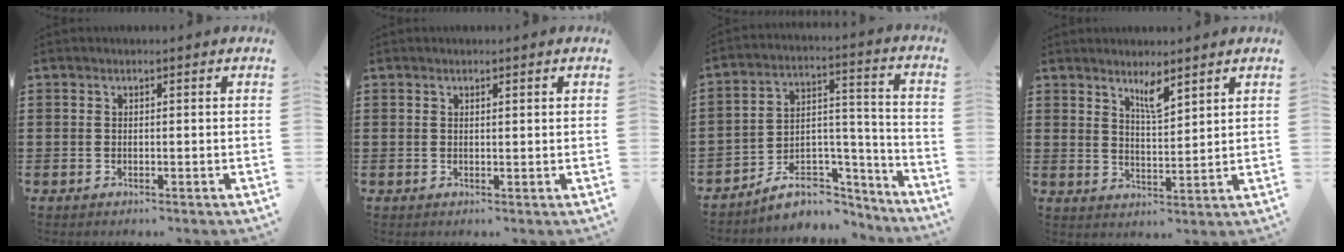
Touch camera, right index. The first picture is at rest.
{"total": 0.5, "force": [0.3, 0.0, 0.4], "torque": [-0.009, 0.000, 0.007]}
{"total": 9.1, "force": [-7.3, 4.6, 3.0], "torque": [-0.044, 0.026, -0.128]}
{"total": 4.2, "force": [3.2, 0.8, 2.6], "torque": [-0.051, -0.002, 0.055]}